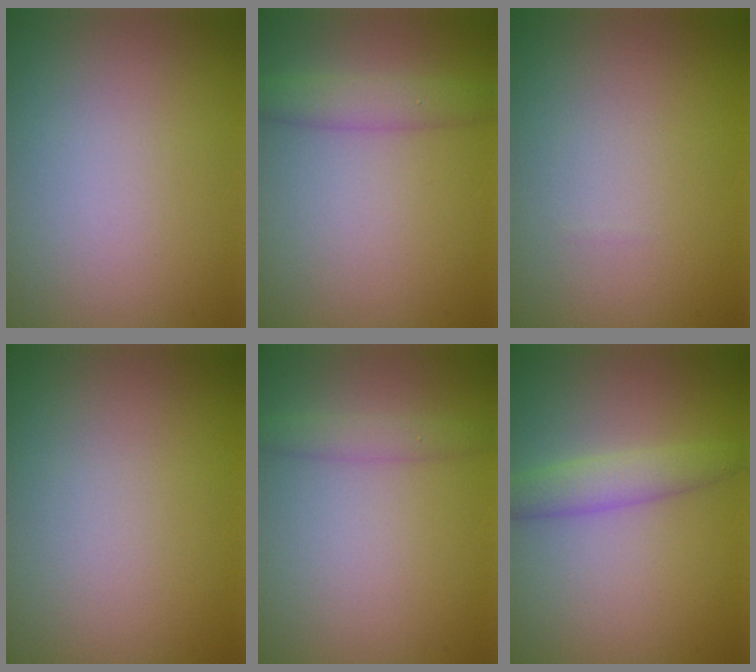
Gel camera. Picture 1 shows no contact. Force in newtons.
{"total": 2.8, "press": 2.8, "slide": 0.1}
{"total": 0.0}
{"total": 0.0}
{"total": 1.7, "press": 1.7, "slide": 0.2}
{"total": 2.7, "press": 2.7, "slide": 0.1}